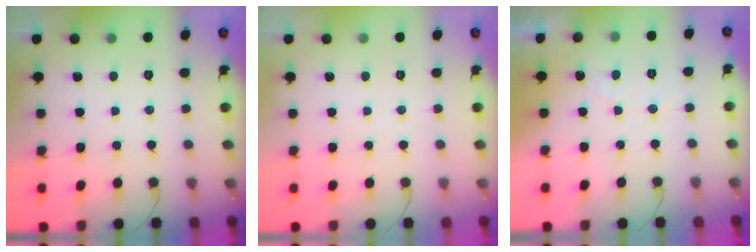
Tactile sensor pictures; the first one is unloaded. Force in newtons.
{"total": 0.0}
{"total": 2.7, "press": 2.7, "slide": 0.1}